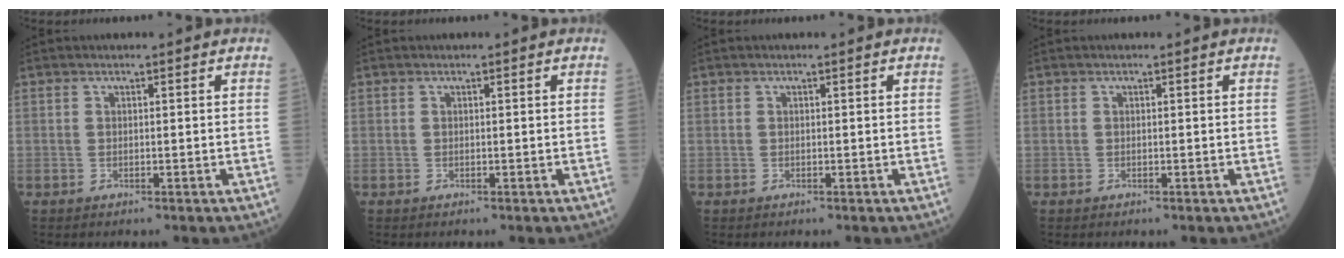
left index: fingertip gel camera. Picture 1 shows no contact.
{"total": 0.0}
{"total": 0.0}
{"total": 0.0}